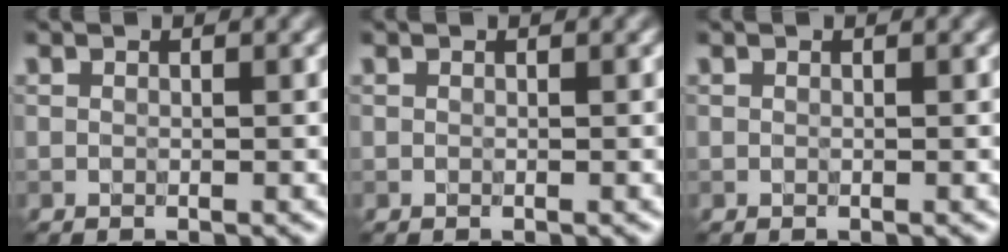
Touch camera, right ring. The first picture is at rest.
{"total": 0.0}
{"total": 0.0}